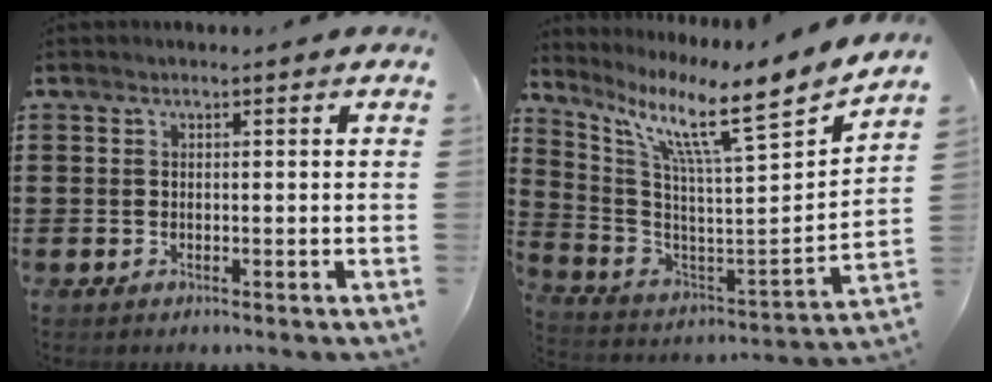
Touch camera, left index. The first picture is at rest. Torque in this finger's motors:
{"motor_torque": [1.39, -0.75, 0.37, 0.21]}